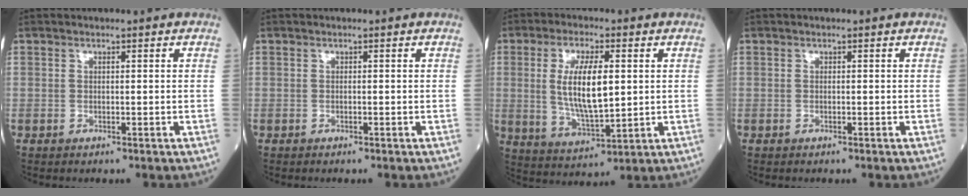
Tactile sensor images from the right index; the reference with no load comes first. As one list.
[{"total": 0.0}, {"total": 10.5, "force": [1.5, 2.9, 9.9], "torque": [-0.199, -0.004, 0.032]}, {"total": 0.0}]